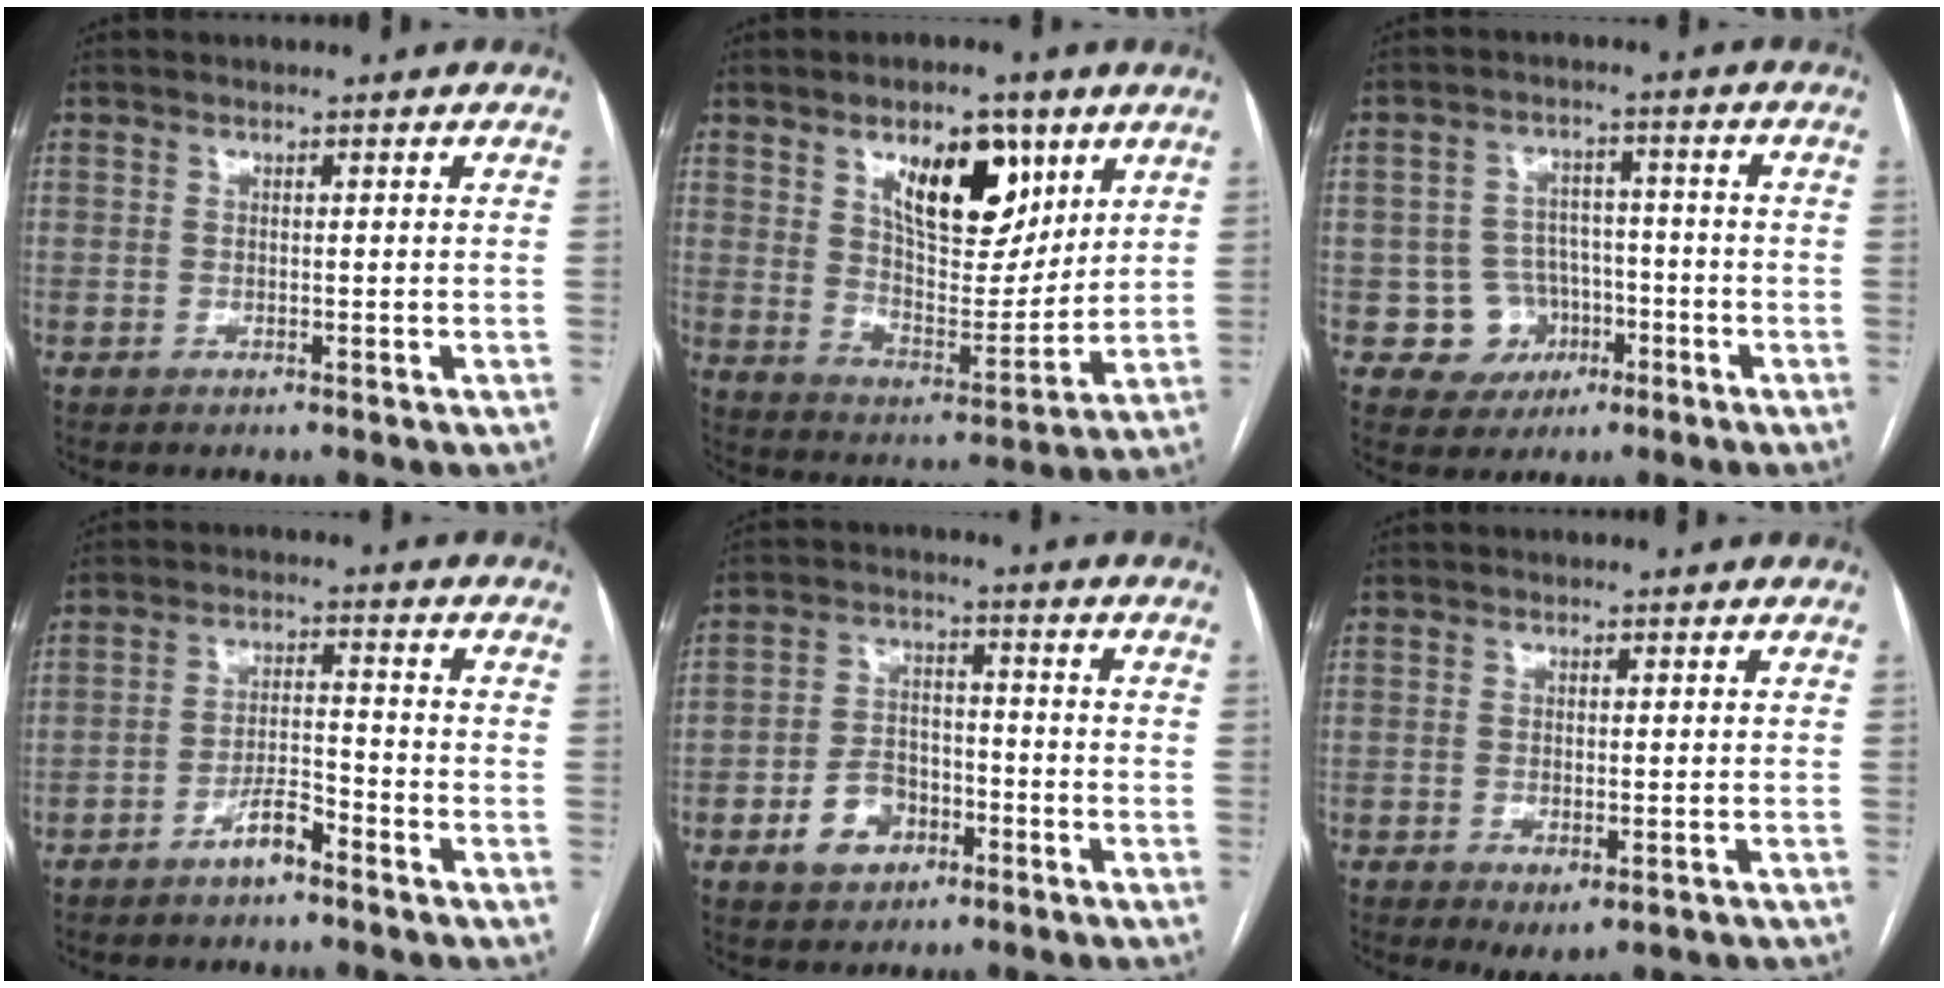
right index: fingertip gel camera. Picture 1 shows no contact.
{"total": 13.9, "force": [7.0, 5.9, 10.4], "torque": [-0.161, 0.003, 0.125]}
{"total": 6.9, "force": [-2.1, 6.6, 0.6], "torque": [0.002, 0.016, -0.026]}
{"total": 4.5, "force": [-3.2, 1.1, 2.9], "torque": [-0.054, 0.008, -0.060]}
{"total": 7.4, "force": [-3.3, 5.3, 3.8], "torque": [-0.078, 0.018, -0.050]}
{"total": 3.1, "force": [-1.5, 1.4, 2.4], "torque": [-0.031, -0.005, -0.011]}